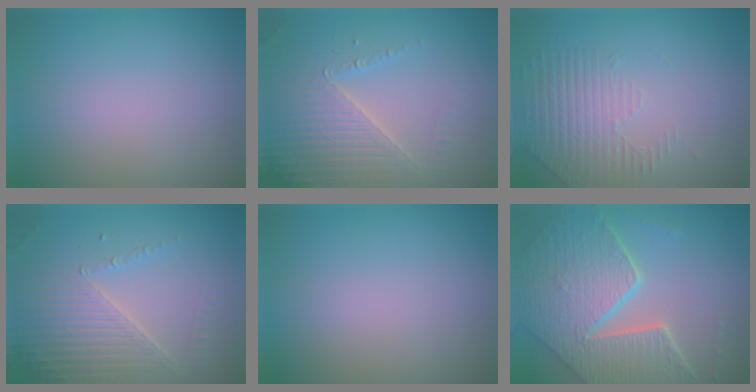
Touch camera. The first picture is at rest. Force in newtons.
{"total": 4.3, "press": 4.1, "slide": 1.4}
{"total": 1.7, "press": 1.3, "slide": 1.1}
{"total": 4.3, "press": 3.8, "slide": 2.1}
{"total": 0.0}
{"total": 8.8, "press": 6.3, "slide": 6.2}